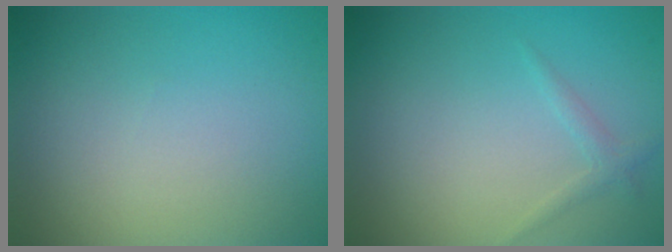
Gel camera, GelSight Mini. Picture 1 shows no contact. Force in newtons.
{"total": 1.0, "press": 1.0, "slide": 0.0}